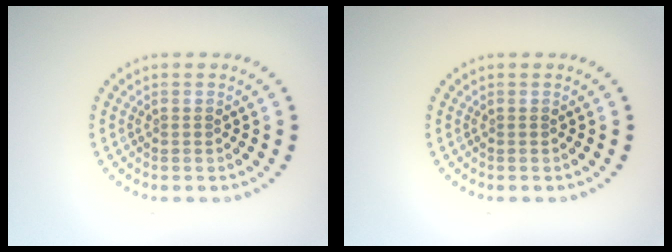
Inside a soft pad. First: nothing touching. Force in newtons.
{"total": 0.0}